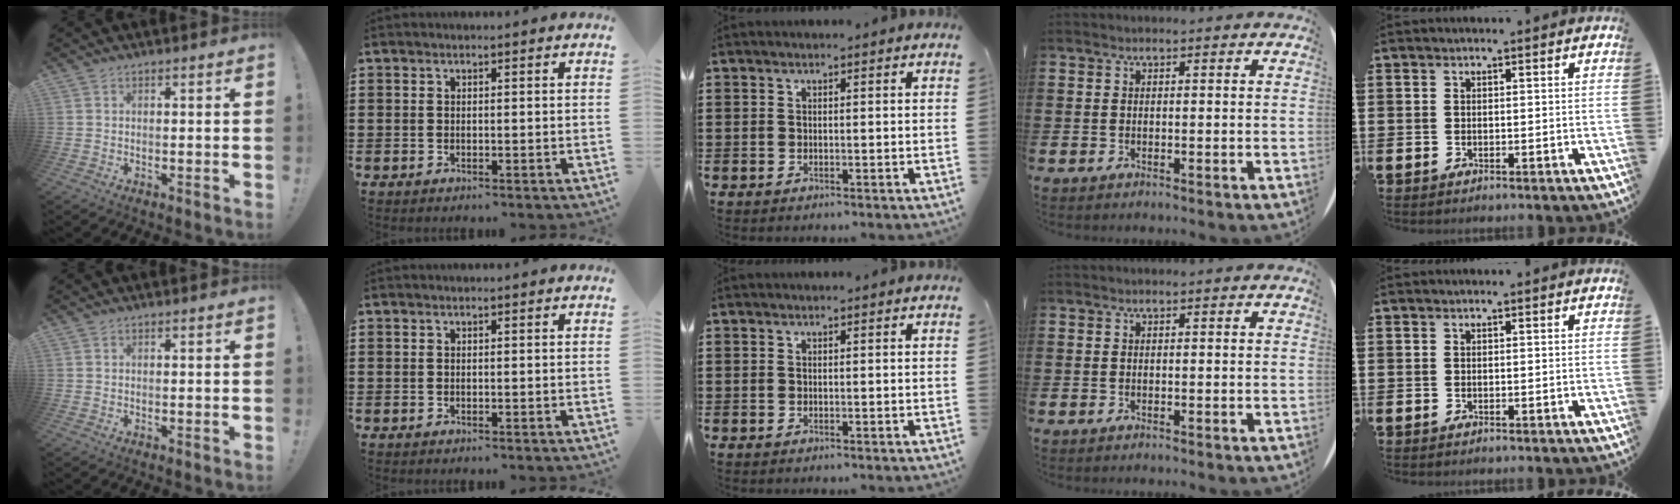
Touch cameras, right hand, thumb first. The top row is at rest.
{}